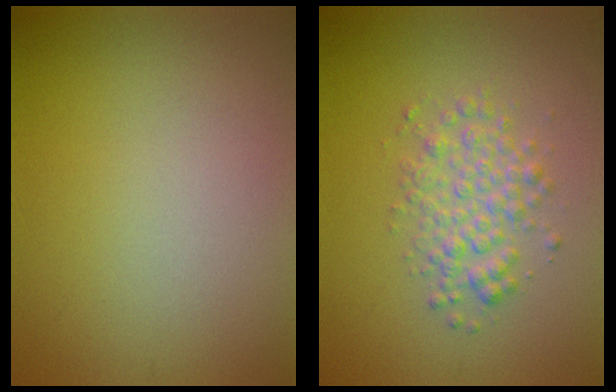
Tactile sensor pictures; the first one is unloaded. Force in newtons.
{"total": 3.0, "press": 3.0, "slide": 0.1}